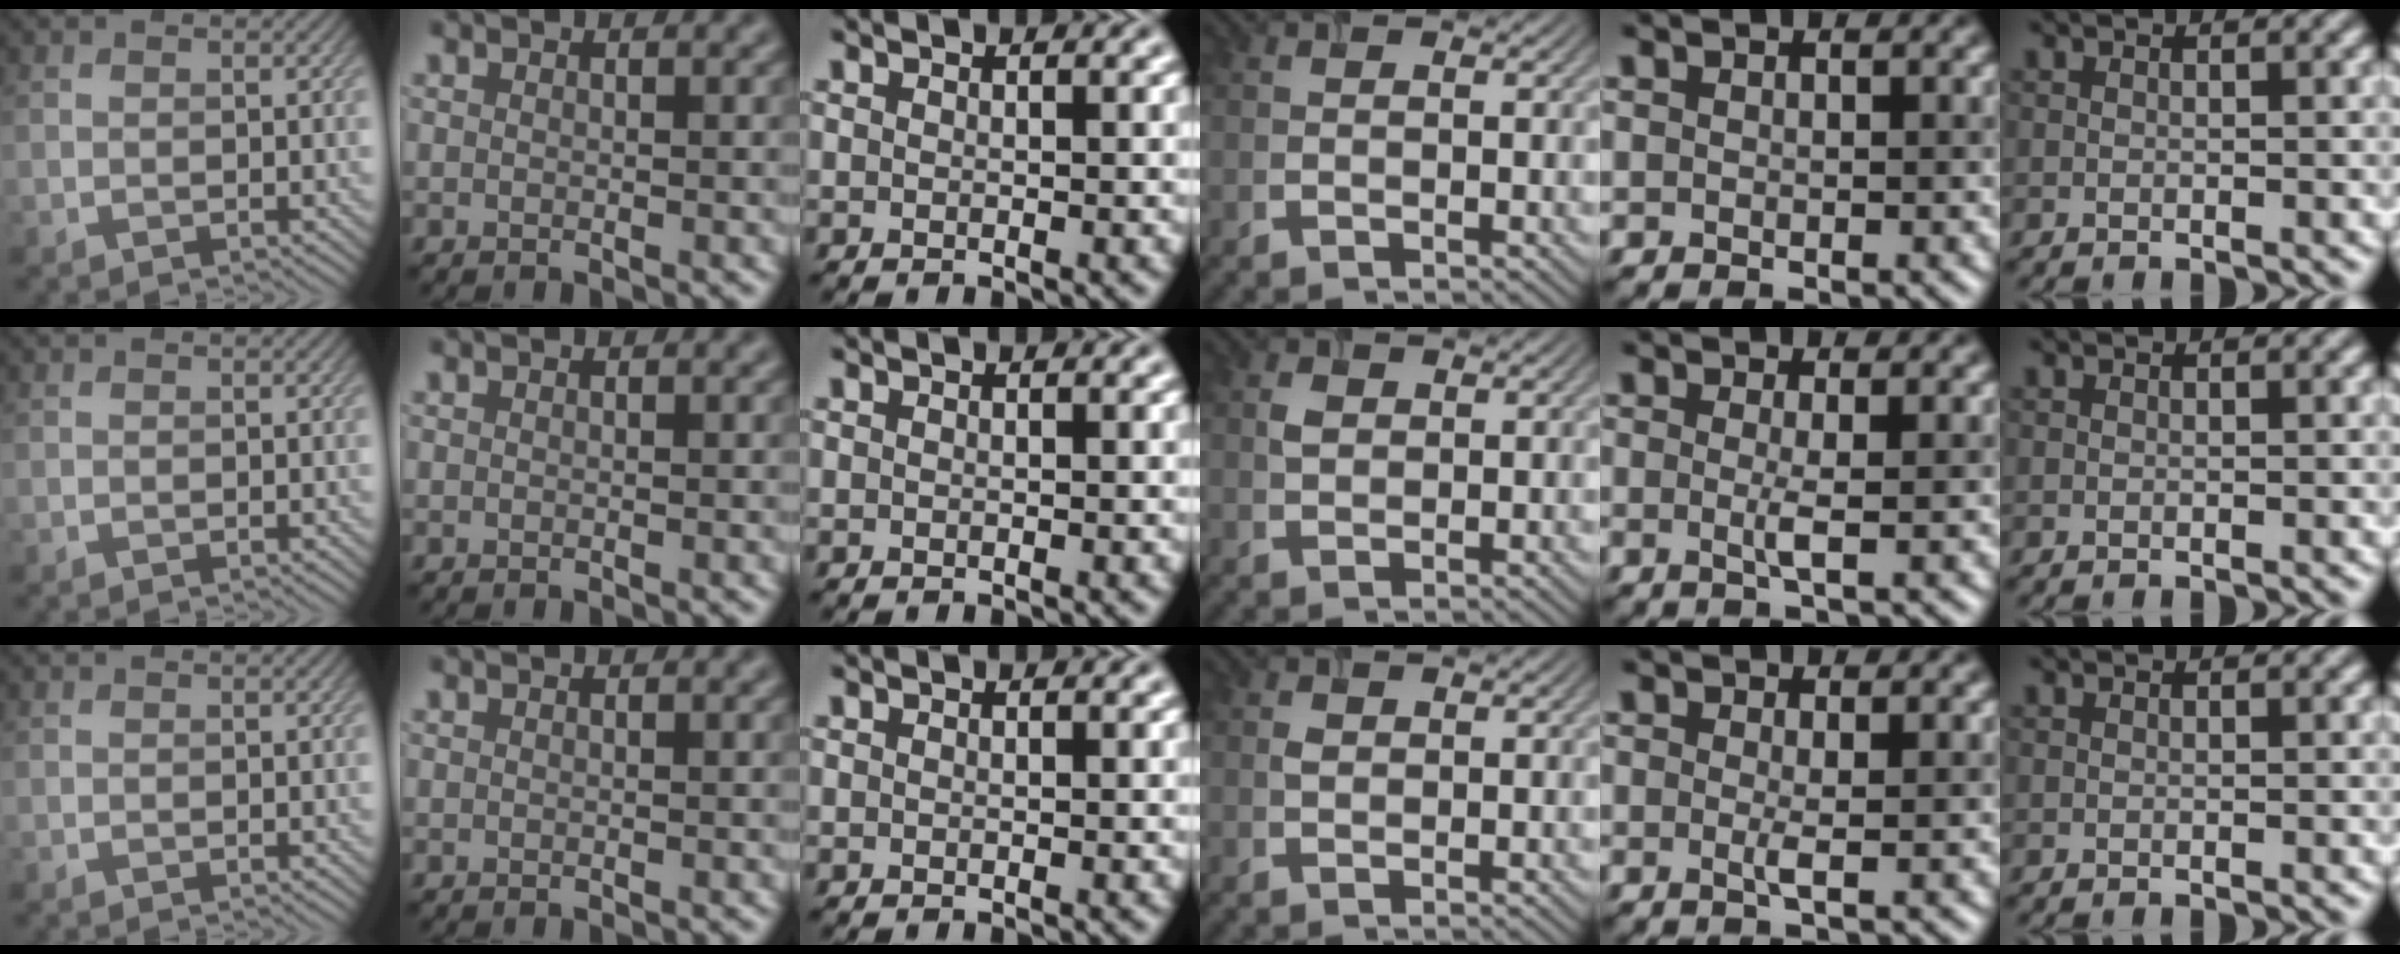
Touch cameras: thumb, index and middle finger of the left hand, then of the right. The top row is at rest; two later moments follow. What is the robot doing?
{"motion": "insert", "object": "airpods case & airpods"}